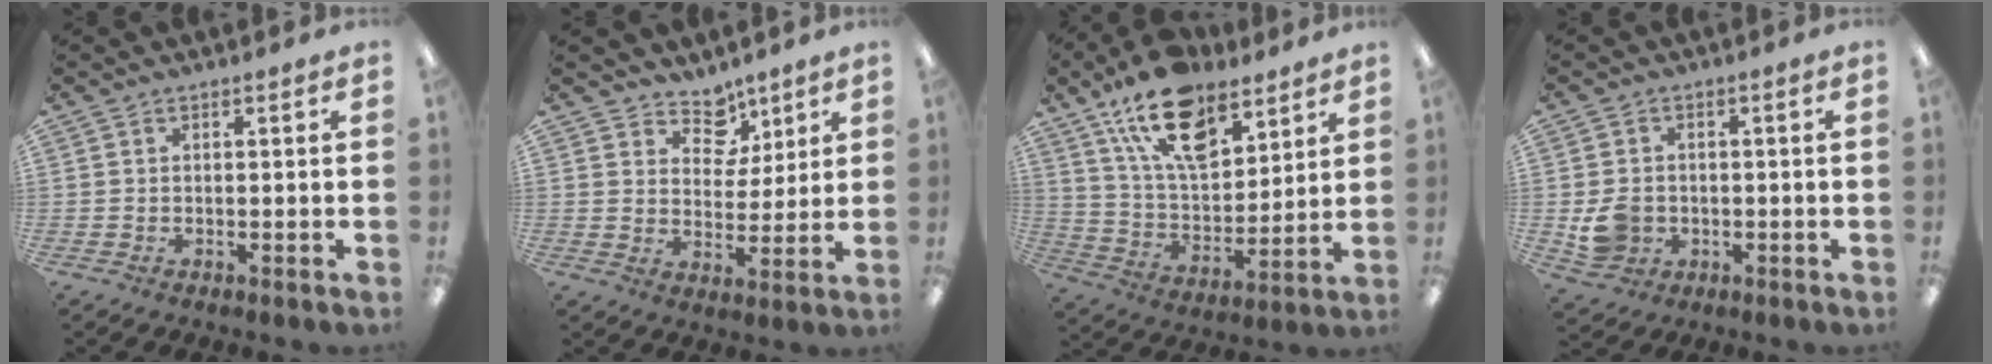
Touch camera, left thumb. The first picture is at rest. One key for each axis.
{"total": 8.1, "fx": 6.0, "fy": 5.1, "fz": 1.5, "tx": -0.019, "ty": -0.042, "tz": 0.112}
{"total": 18.2, "fx": 11.8, "fy": 9.4, "fz": 10.2, "tx": -0.177, "ty": -0.052, "tz": 0.211}
{"total": 6.3, "fx": -0.9, "fy": 5.5, "fz": 2.8, "tx": -0.048, "ty": 0.007, "tz": -0.014}